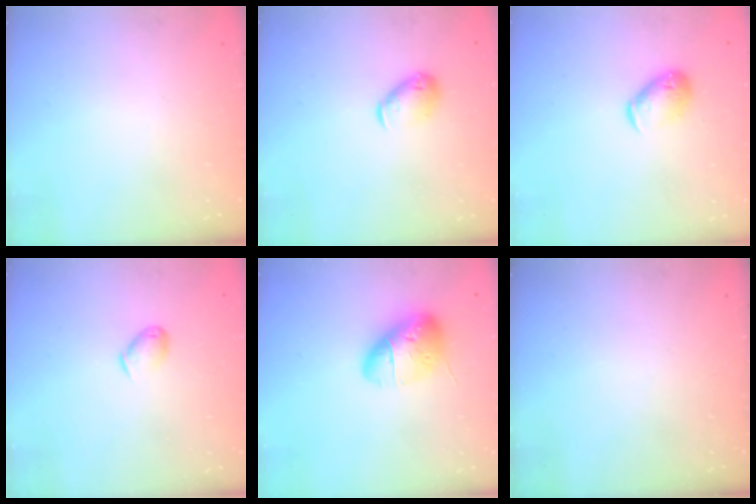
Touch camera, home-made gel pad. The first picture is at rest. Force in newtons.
{"total": 8.4, "press": 8.3, "slide": 1.4}
{"total": 9.3, "press": 9.2, "slide": 1.4}
{"total": 6.6, "press": 6.5, "slide": 0.7}
{"total": 16.3, "press": 15.9, "slide": 3.7}
{"total": 0.0}